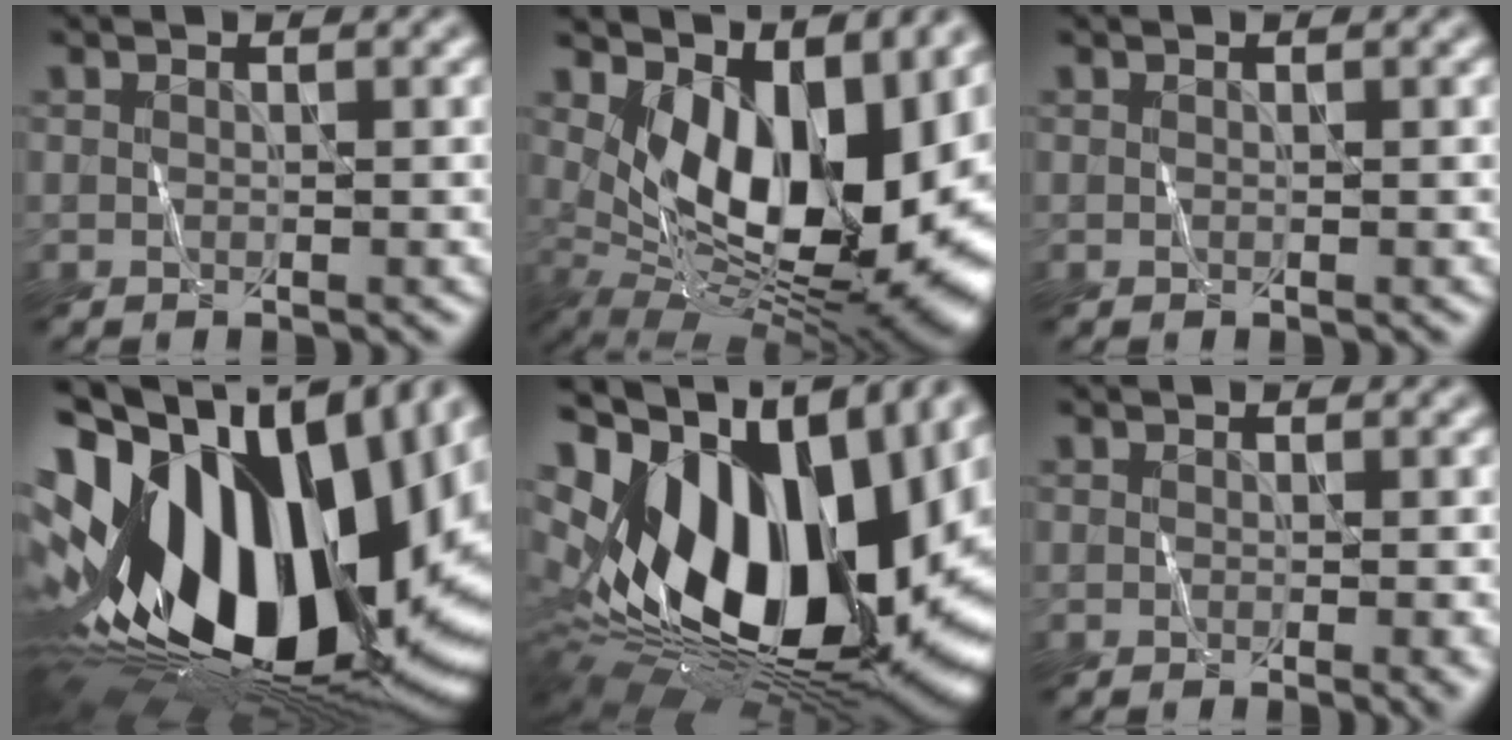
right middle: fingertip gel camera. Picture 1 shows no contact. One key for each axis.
{"total": 14.9, "fx": 2.0, "fy": 7.6, "fz": 12.7, "tx": -0.168, "ty": -0.019, "tz": 0.033}
{"total": 0.0}
{"total": 22.5, "fx": -0.9, "fy": 13.6, "fz": 17.8, "tx": -0.363, "ty": -0.047, "tz": 0.004}
{"total": 19.5, "fx": 1.6, "fy": 12.1, "fz": 15.2, "tx": -0.267, "ty": -0.002, "tz": 0.031}
{"total": 1.7, "fx": -0.4, "fy": 0.4, "fz": 1.6, "tx": -0.015, "ty": -0.006, "tz": -0.004}